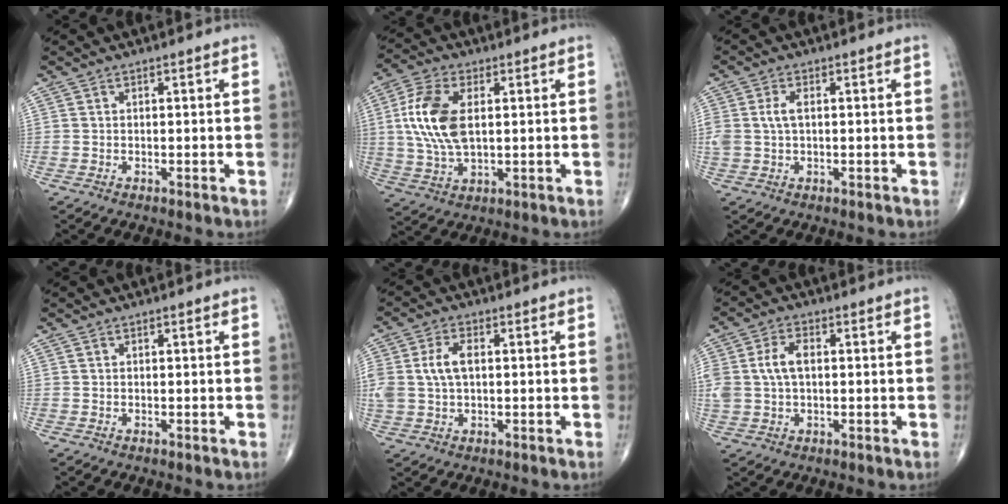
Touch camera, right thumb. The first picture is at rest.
{"total": 12.3, "force": [1.8, 6.5, 10.2], "torque": [-0.217, 0.000, 0.036]}
{"total": 3.9, "force": [0.5, 2.2, 3.2], "torque": [-0.082, 0.009, 0.011]}
{"total": 0.0}
{"total": 6.9, "force": [0.9, 4.1, 5.5], "torque": [-0.126, 0.014, 0.020]}
{"total": 6.5, "force": [0.7, 4.0, 5.1], "torque": [-0.116, 0.017, 0.016]}